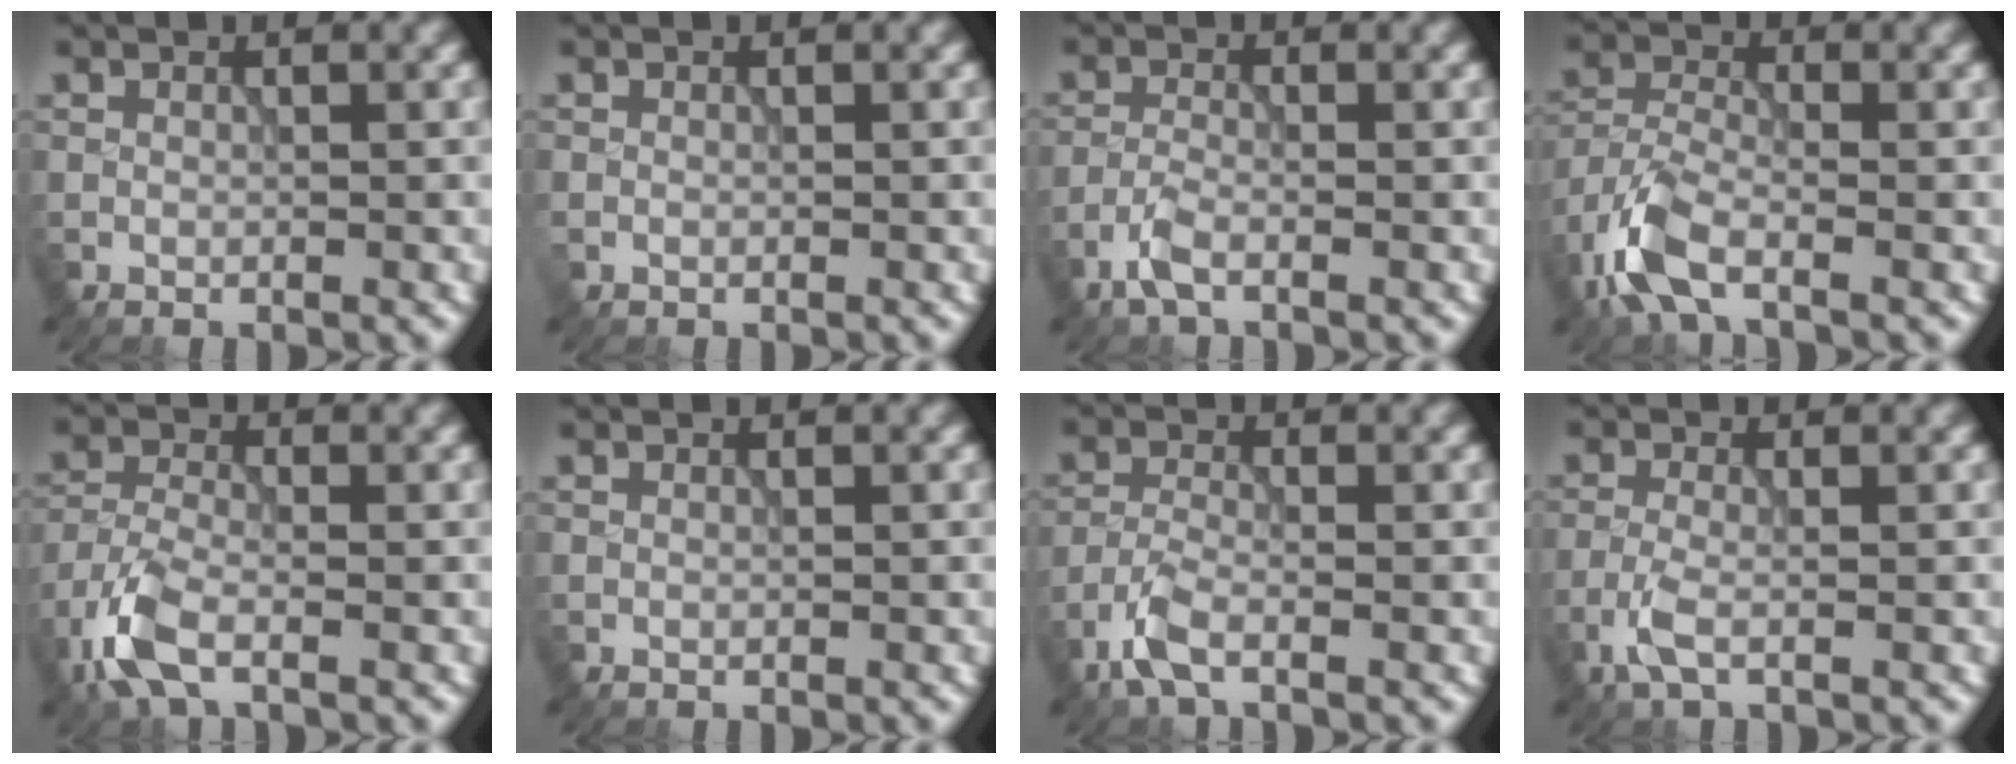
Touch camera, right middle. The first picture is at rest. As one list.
[{"total": 0.0}, {"total": 2.3, "force": [-1.5, 0.7, 1.6], "torque": [-0.041, -0.001, -0.040]}, {"total": 5.5, "force": [-3.4, 2.2, 3.8], "torque": [-0.090, -0.007, -0.081]}, {"total": 4.8, "force": [-2.9, 1.9, 3.4], "torque": [-0.085, -0.009, -0.072]}, {"total": 0.0}, {"total": 3.1, "force": [-2.0, 0.9, 2.1], "torque": [-0.055, -0.003, -0.053]}, {"total": 2.4, "force": [-1.2, 0.6, 2.0], "torque": [-0.050, 0.000, -0.034]}]